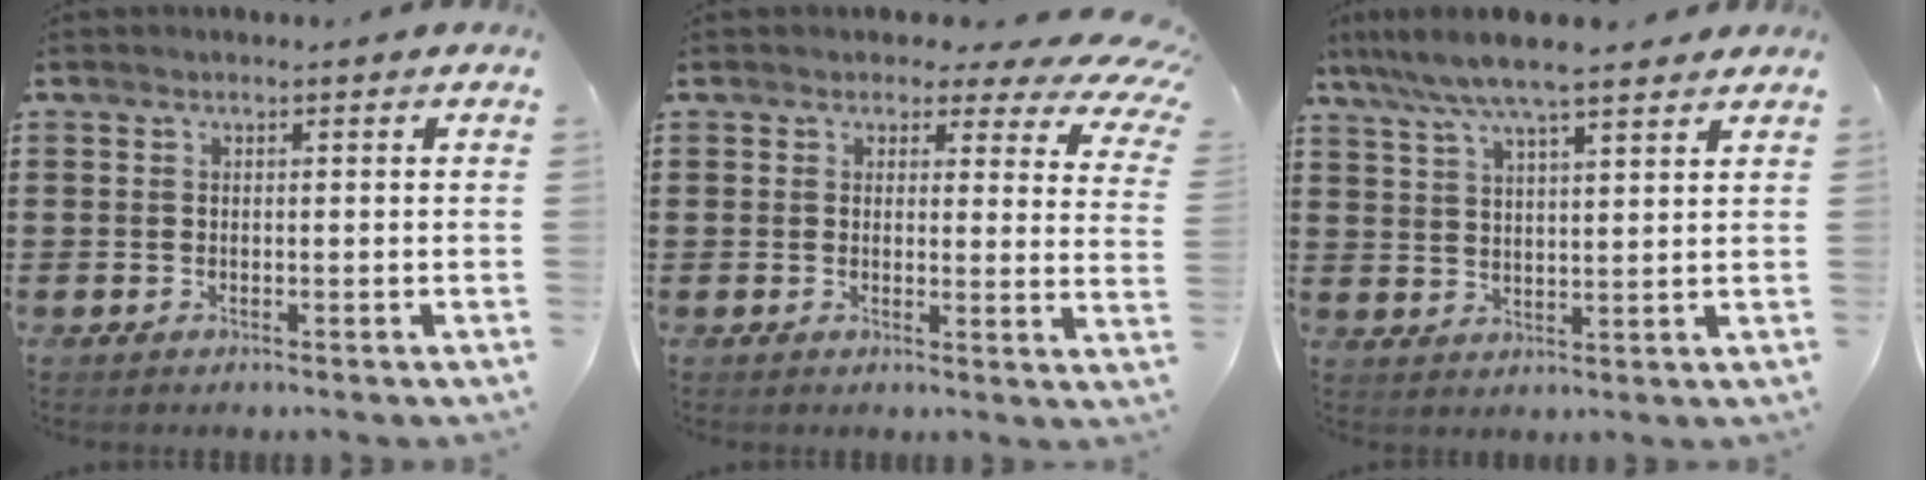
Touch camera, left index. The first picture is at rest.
{"total": 3.5, "force": [2.7, 1.5, 1.7], "torque": [-0.033, -0.012, 0.043]}
{"total": 7.2, "force": [6.0, 0.8, 3.8], "torque": [-0.090, -0.016, 0.107]}